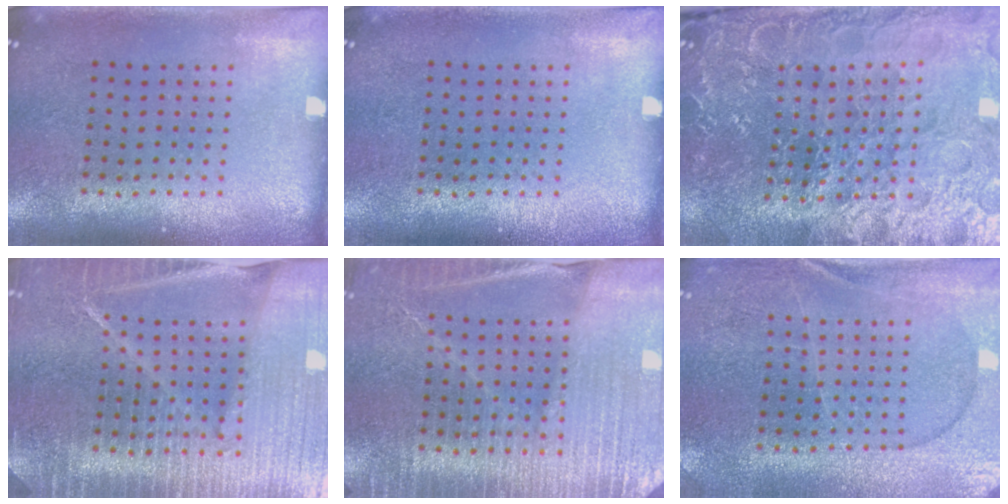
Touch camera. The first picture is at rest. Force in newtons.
{"total": 0.0}
{"total": 4.9, "press": 4.7, "slide": 1.4}
{"total": 5.9, "press": 5.1, "slide": 2.8}
{"total": 3.9, "press": 3.7, "slide": 1.2}
{"total": 1.1, "press": 1.1, "slide": 0.4}